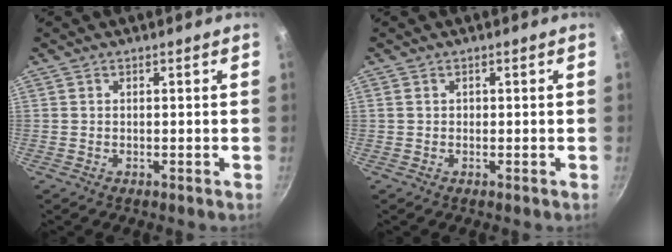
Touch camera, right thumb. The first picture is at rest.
{"total": 0.7, "force": [0.1, 0.6, 0.2], "torque": [0.000, 0.002, 0.001]}